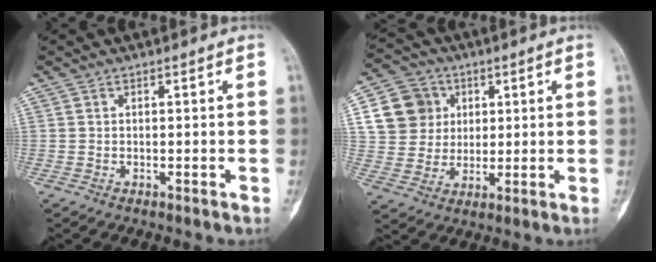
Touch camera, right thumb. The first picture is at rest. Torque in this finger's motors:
{"motor_torque": [1.22, 1.36, 0.24, -0.13, 0.00]}